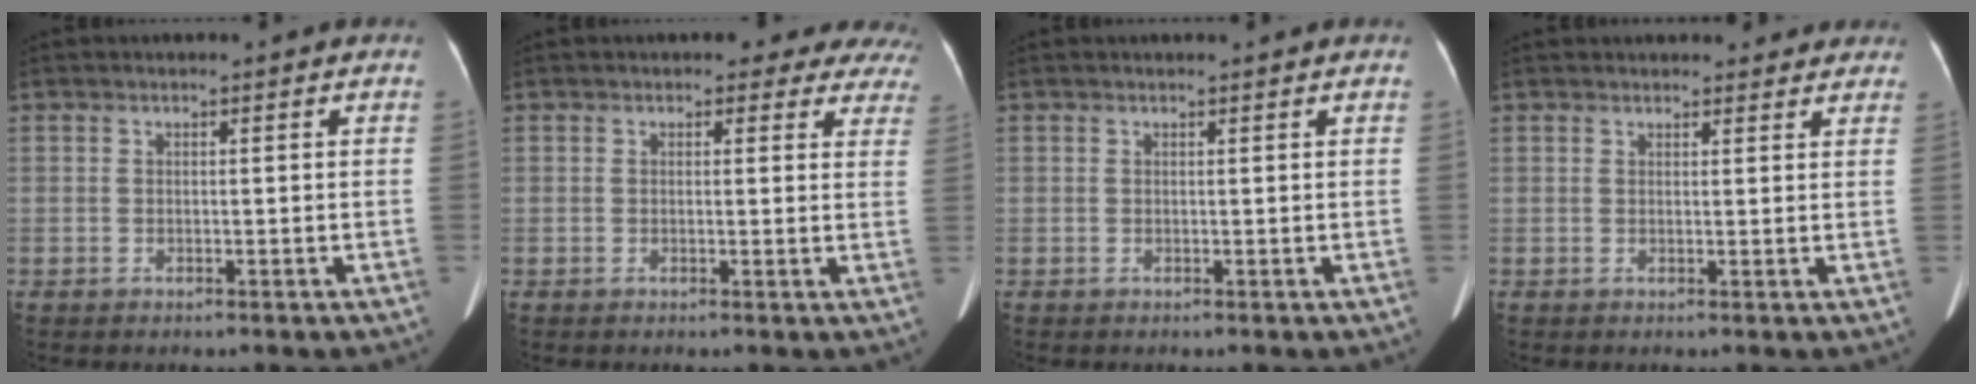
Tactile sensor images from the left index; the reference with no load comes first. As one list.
[{"total": 10.0, "force": [9.0, 4.1, 1.4], "torque": [0.034, -0.015, 0.061]}, {"total": 1.5, "force": [1.5, 0.0, 0.4], "torque": [-0.009, 0.012, 0.017]}, {"total": 7.4, "force": [6.7, 2.5, 1.8], "torque": [0.003, 0.019, 0.070]}]